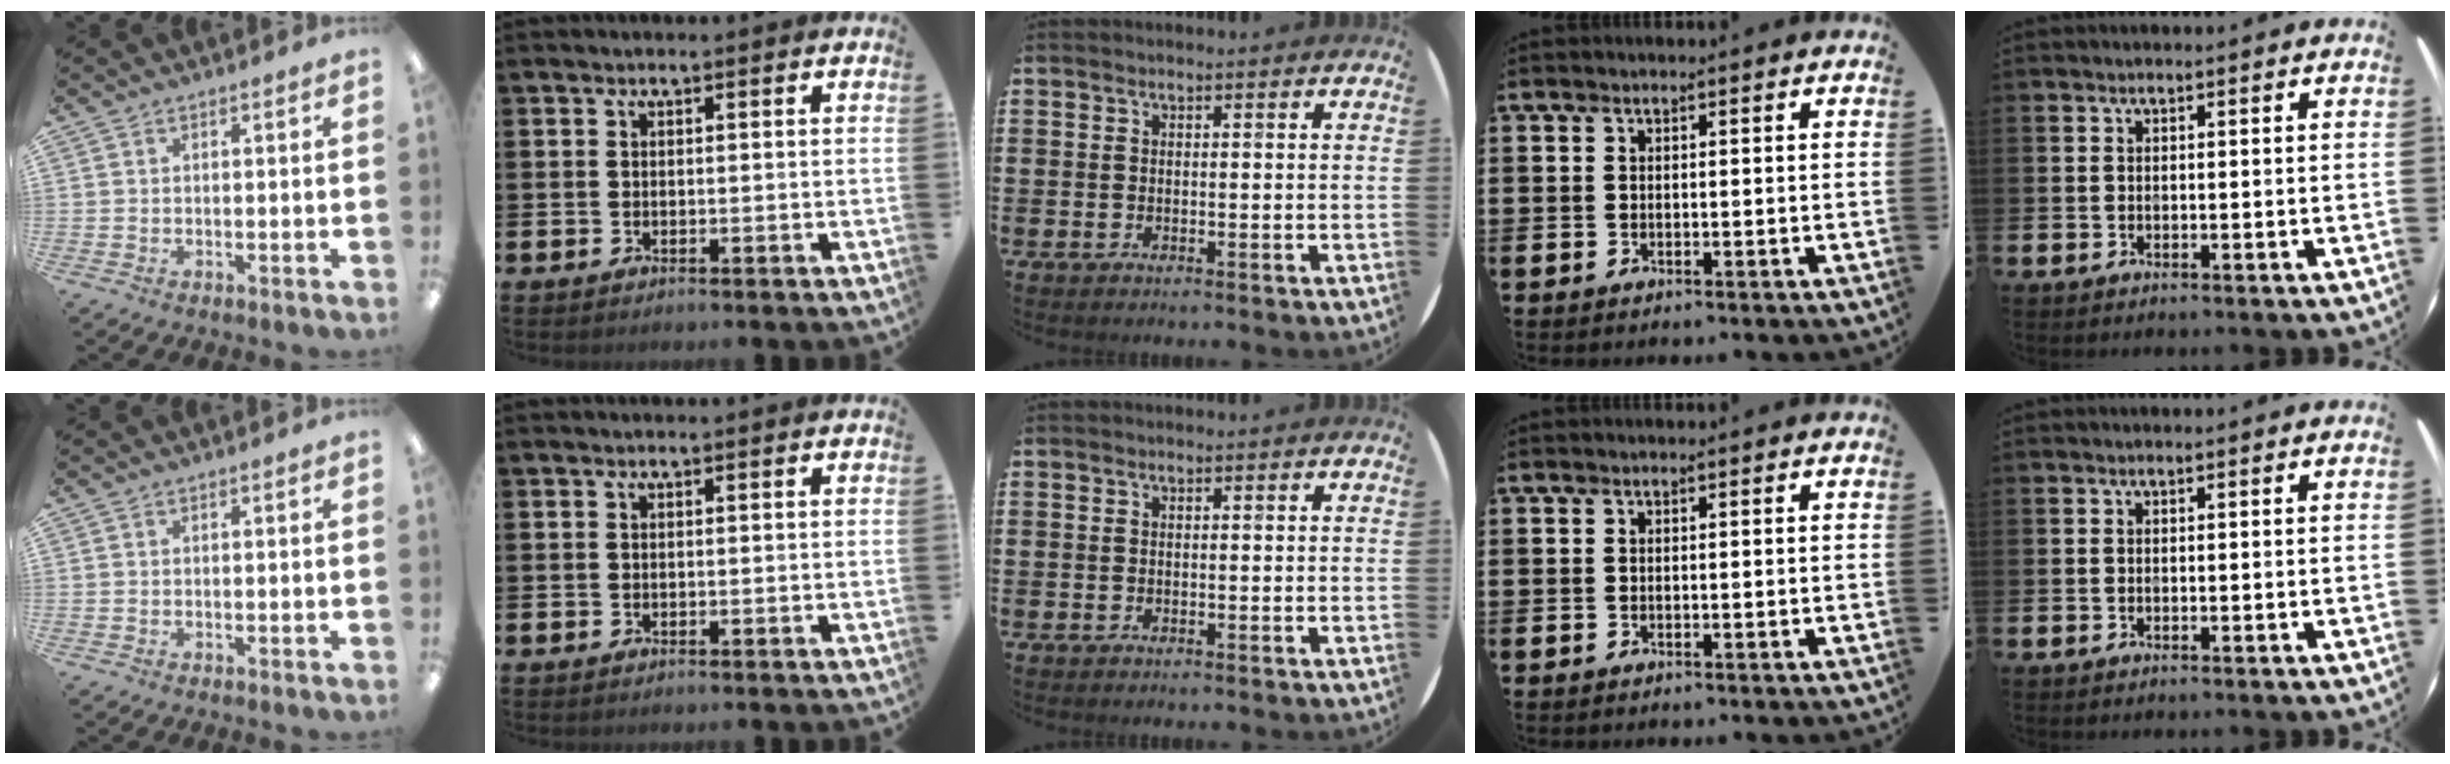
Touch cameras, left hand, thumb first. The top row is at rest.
{}